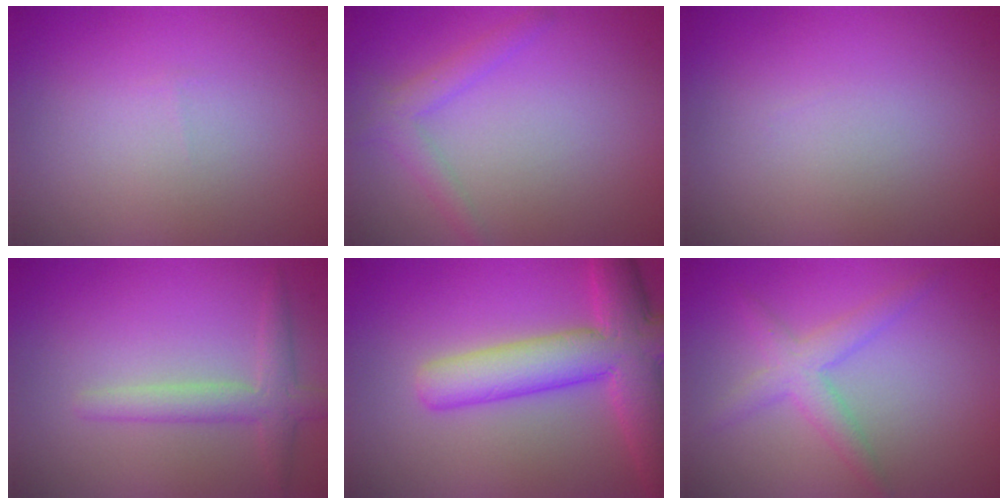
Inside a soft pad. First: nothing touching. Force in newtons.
{"total": 2.2, "press": 2.2, "slide": 0.0}
{"total": 0.0}
{"total": 2.8, "press": 2.8, "slide": 0.1}
{"total": 8.2, "press": 8.2, "slide": 0.4}
{"total": 2.9, "press": 2.9, "slide": 0.1}